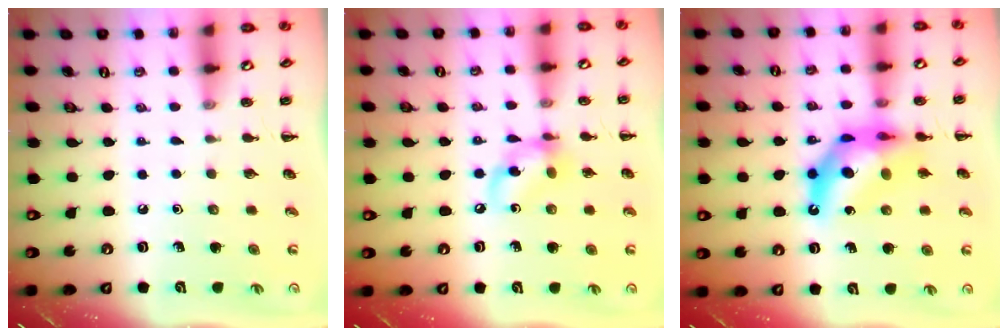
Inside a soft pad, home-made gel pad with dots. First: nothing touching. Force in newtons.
{"total": 10.2, "press": 10.1, "slide": 1.7}
{"total": 13.3, "press": 12.7, "slide": 3.8}